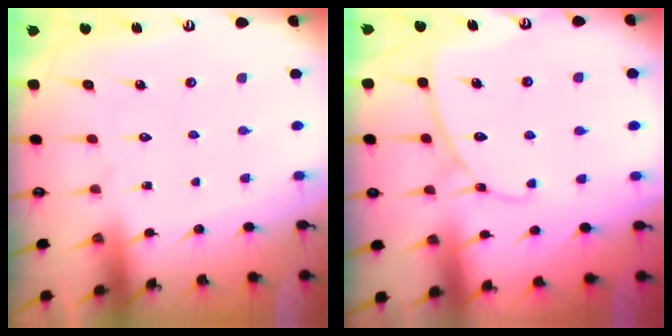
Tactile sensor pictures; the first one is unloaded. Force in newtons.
{"total": 6.4, "press": 6.4, "slide": 0.2}